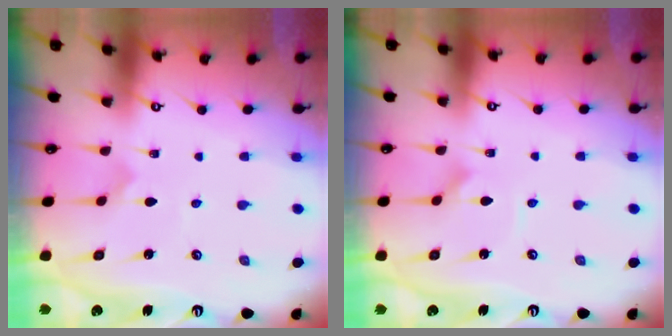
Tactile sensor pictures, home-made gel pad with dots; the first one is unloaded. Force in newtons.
{"total": 1.1, "press": 1.1, "slide": 0.2}